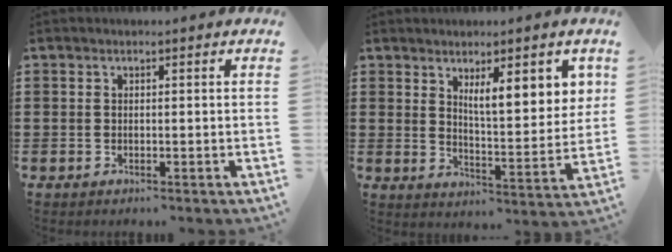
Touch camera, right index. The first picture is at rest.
{"total": 7.2, "force": [4.0, 2.1, 5.7], "torque": [-0.095, -0.013, 0.063]}